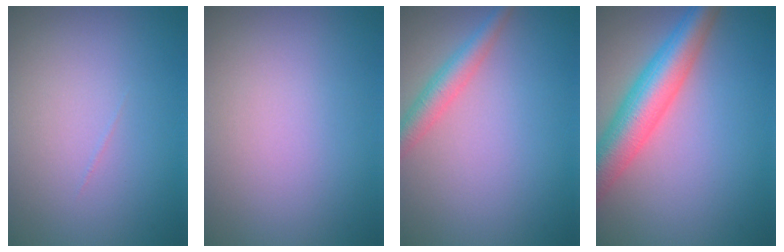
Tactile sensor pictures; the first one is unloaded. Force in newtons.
{"total": 0.0}
{"total": 2.8, "press": 2.8, "slide": 0.2}
{"total": 7.1, "press": 7.1, "slide": 0.5}